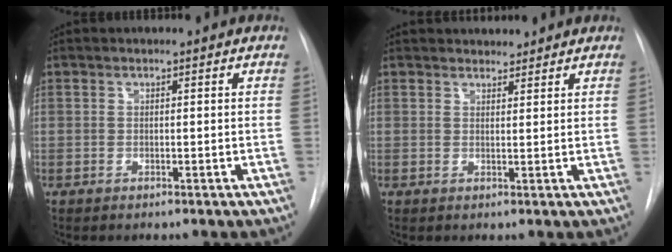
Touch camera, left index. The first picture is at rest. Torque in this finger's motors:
{"motor_torque": [0.20, -0.20, -0.01, 0.01]}